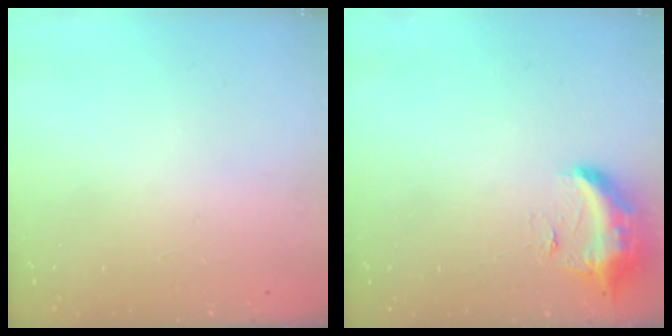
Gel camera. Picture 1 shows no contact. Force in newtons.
{"total": 9.6, "press": 9.6, "slide": 0.6}